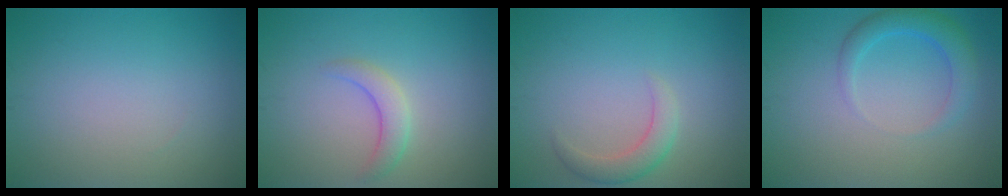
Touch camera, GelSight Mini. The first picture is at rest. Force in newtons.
{"total": 2.2, "press": 2.2, "slide": 0.2}
{"total": 2.3, "press": 2.3, "slide": 0.4}
{"total": 2.9, "press": 2.9, "slide": 0.2}